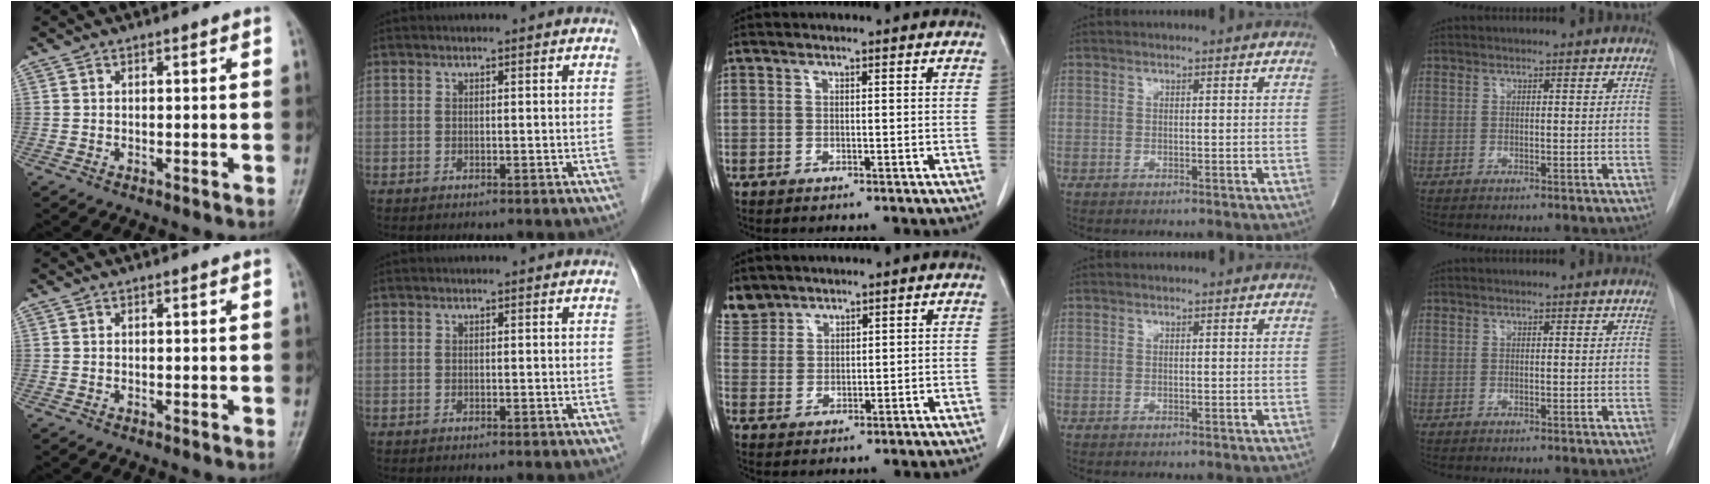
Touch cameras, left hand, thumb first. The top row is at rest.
{"middle": {"total": 4.4, "force": [4.0, 2.0, -0.1], "torque": [0.006, 0.005, 0.086]}}